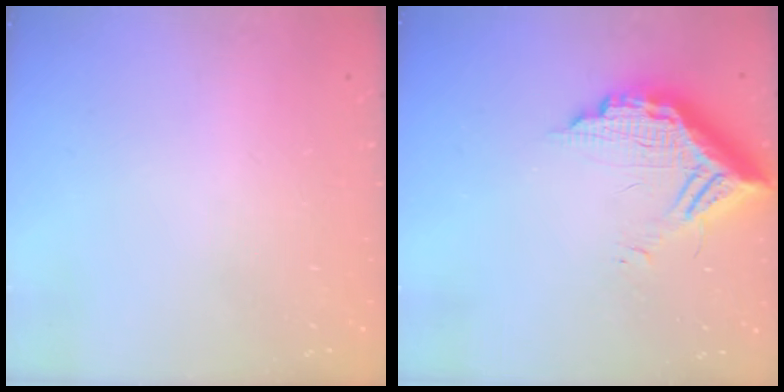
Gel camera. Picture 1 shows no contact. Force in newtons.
{"total": 14.2, "press": 14.1, "slide": 1.4}